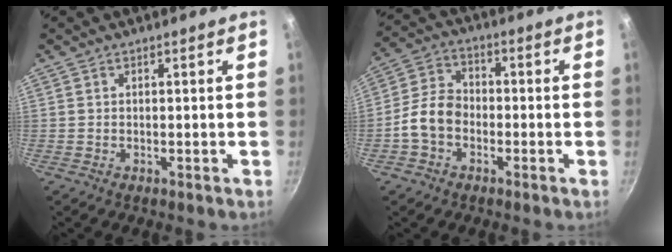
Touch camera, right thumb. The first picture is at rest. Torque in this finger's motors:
{"motor_torque": [1.07, 1.41, 0.57, -0.41, 0.07]}